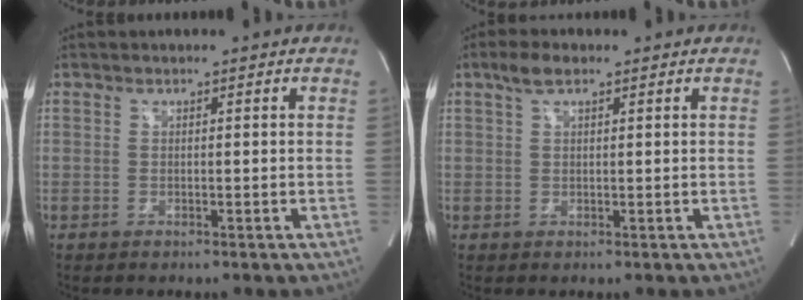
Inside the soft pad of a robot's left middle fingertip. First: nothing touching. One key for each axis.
{"total": 2.8, "fx": 1.8, "fy": 1.0, "fz": 2.0, "tx": -0.046, "ty": 0.014, "tz": 0.036}